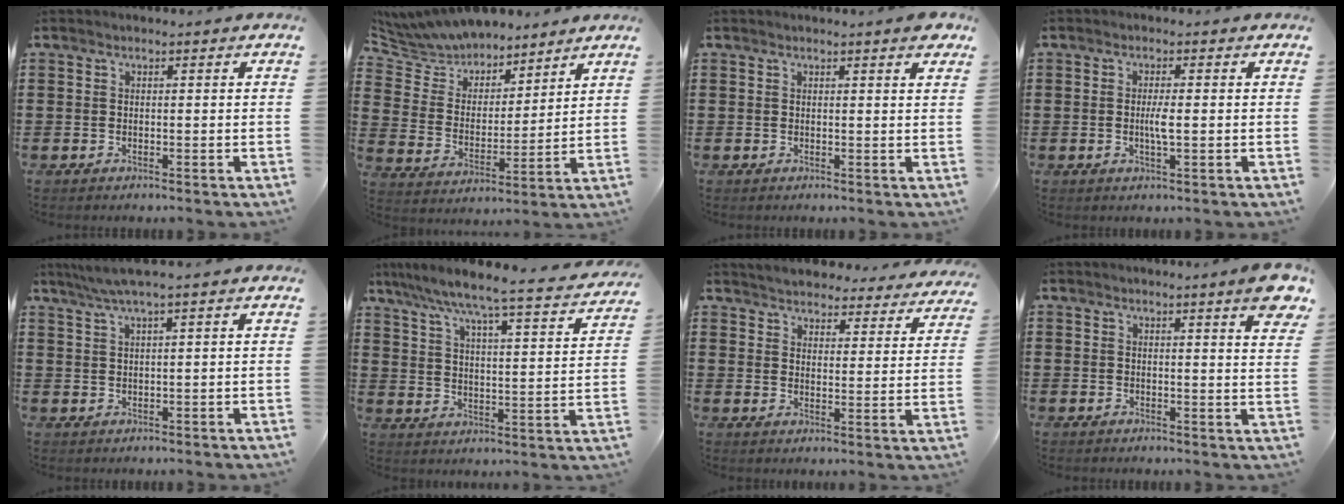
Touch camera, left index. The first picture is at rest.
{"total": 7.4, "force": [7.2, 1.9, 0.3], "torque": [-0.050, -0.043, 0.129]}
{"total": 1.6, "force": [1.2, -0.1, 1.0], "torque": [-0.013, -0.003, 0.021]}
{"total": 2.7, "force": [-0.1, 0.3, 2.6], "torque": [-0.057, -0.006, -0.005]}
{"total": 2.8, "force": [1.5, -0.3, 2.3], "torque": [-0.045, -0.002, 0.027]}
{"total": 5.8, "force": [5.2, -0.8, 2.4], "torque": [-0.073, -0.049, 0.078]}
{"total": 4.2, "force": [4.2, -0.1, 0.1], "torque": [-0.025, -0.029, 0.071]}
{"total": 5.2, "force": [3.7, -0.1, 3.7], "torque": [-0.057, -0.015, 0.060]}